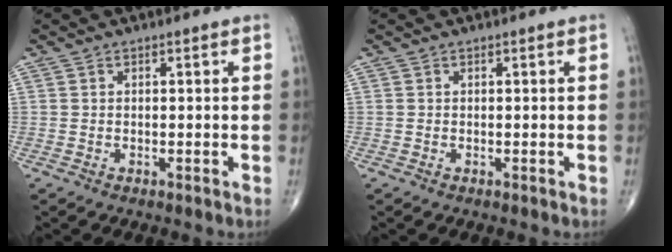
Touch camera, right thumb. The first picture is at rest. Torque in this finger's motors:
{"motor_torque": [0.27, 0.02, -0.06, -0.18, 0.02]}